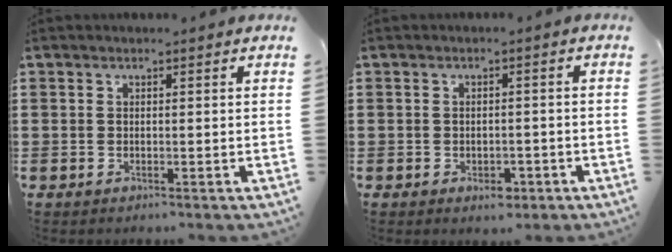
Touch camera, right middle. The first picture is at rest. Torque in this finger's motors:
{"motor_torque": [0.75, 0.00, 0.00, 0.02]}